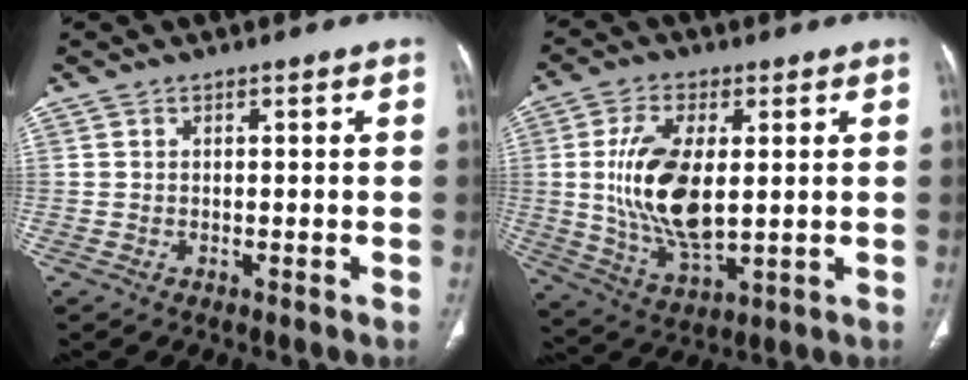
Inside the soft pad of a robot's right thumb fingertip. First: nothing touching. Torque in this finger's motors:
{"motor_torque": [1.60, 3.22, 1.97, -0.19, 0.55]}